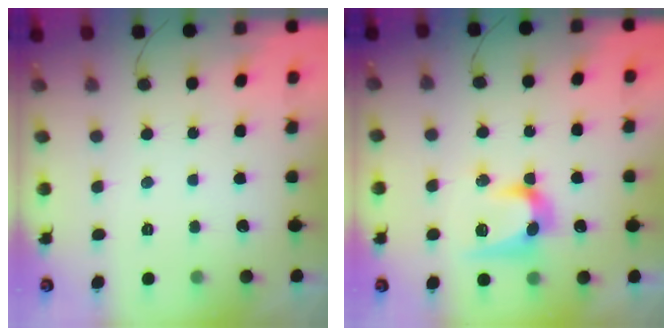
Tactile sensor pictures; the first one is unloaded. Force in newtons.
{"total": 12.6, "press": 12.6, "slide": 0.4}